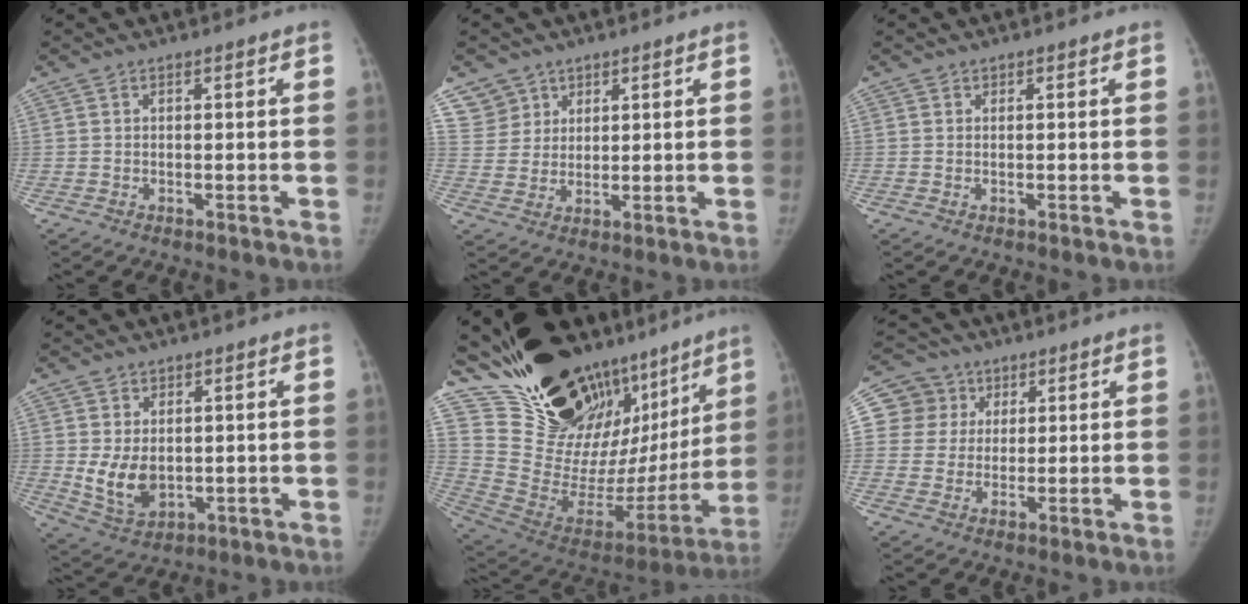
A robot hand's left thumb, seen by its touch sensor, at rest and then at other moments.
{"total": 5.5, "force": [3.7, 4.0, -0.7], "torque": [0.048, -0.030, 0.071]}
{"total": 0.0}
{"total": 7.8, "force": [0.3, 5.5, 5.5], "torque": [-0.085, -0.020, 0.028]}
{"total": 33.9, "force": [23.8, 15.4, 18.7], "torque": [-0.264, -0.102, 0.378]}
{"total": 7.6, "force": [2.6, 7.1, 0.1], "torque": [0.035, -0.002, 0.046]}